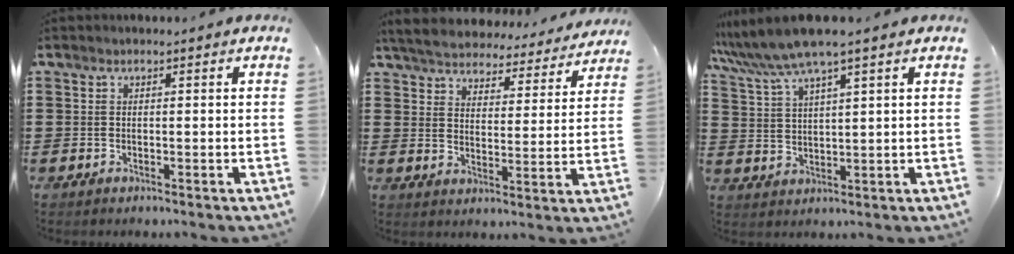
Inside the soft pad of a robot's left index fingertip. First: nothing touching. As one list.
[{"total": 5.5, "force": [5.4, 0.4, 0.6], "torque": [-0.041, -0.038, 0.094]}, {"total": 6.7, "force": [5.1, 0.0, 4.3], "torque": [-0.097, -0.014, 0.090]}]